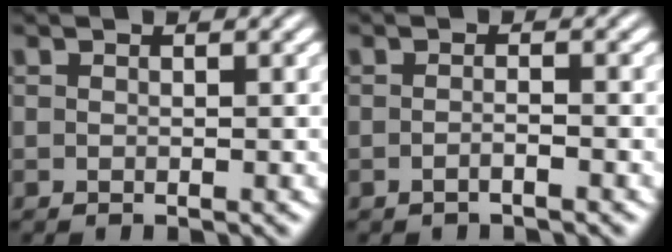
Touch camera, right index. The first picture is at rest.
{"total": 0.7, "force": [-0.6, -0.1, 0.4], "torque": [-0.012, -0.004, -0.013]}